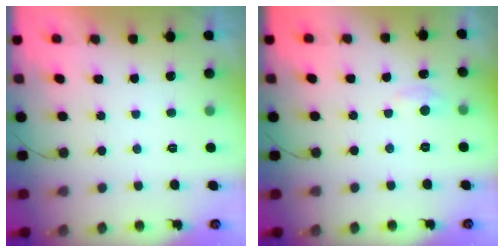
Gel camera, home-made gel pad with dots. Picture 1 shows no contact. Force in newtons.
{"total": 2.9, "press": 2.9, "slide": 0.4}